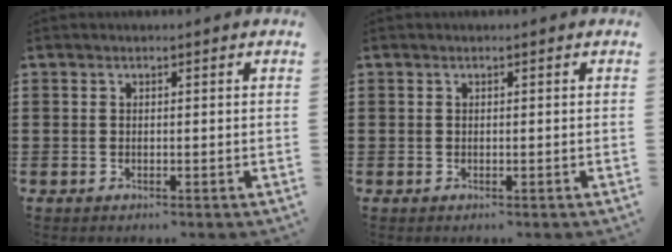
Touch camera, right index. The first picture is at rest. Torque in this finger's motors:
{"motor_torque": [-0.42, 0.02, 0.00, -0.01]}